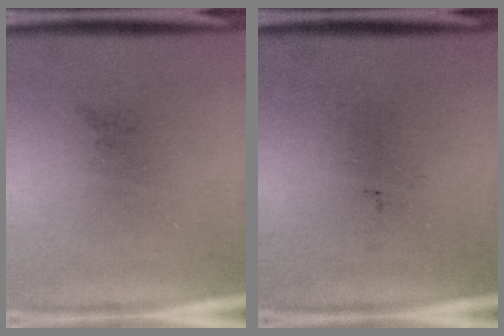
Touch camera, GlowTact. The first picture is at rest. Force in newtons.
{"total": 0.0}